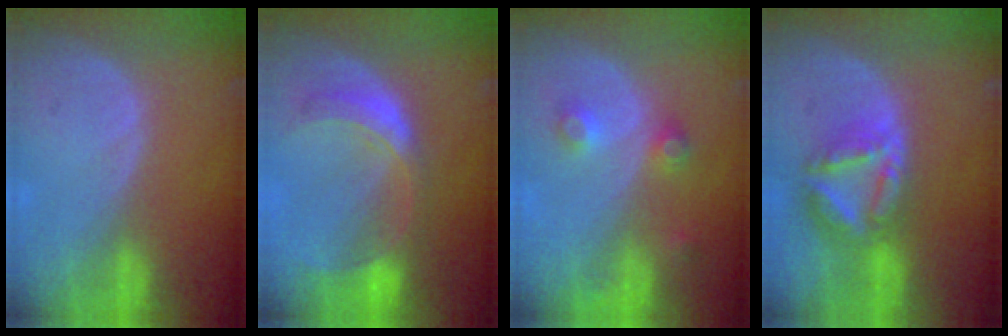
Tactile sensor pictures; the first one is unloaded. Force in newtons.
{"total": 7.7, "press": 6.8, "slide": 3.7}
{"total": 3.8, "press": 3.5, "slide": 1.6}
{"total": 8.2, "press": 7.2, "slide": 4.0}